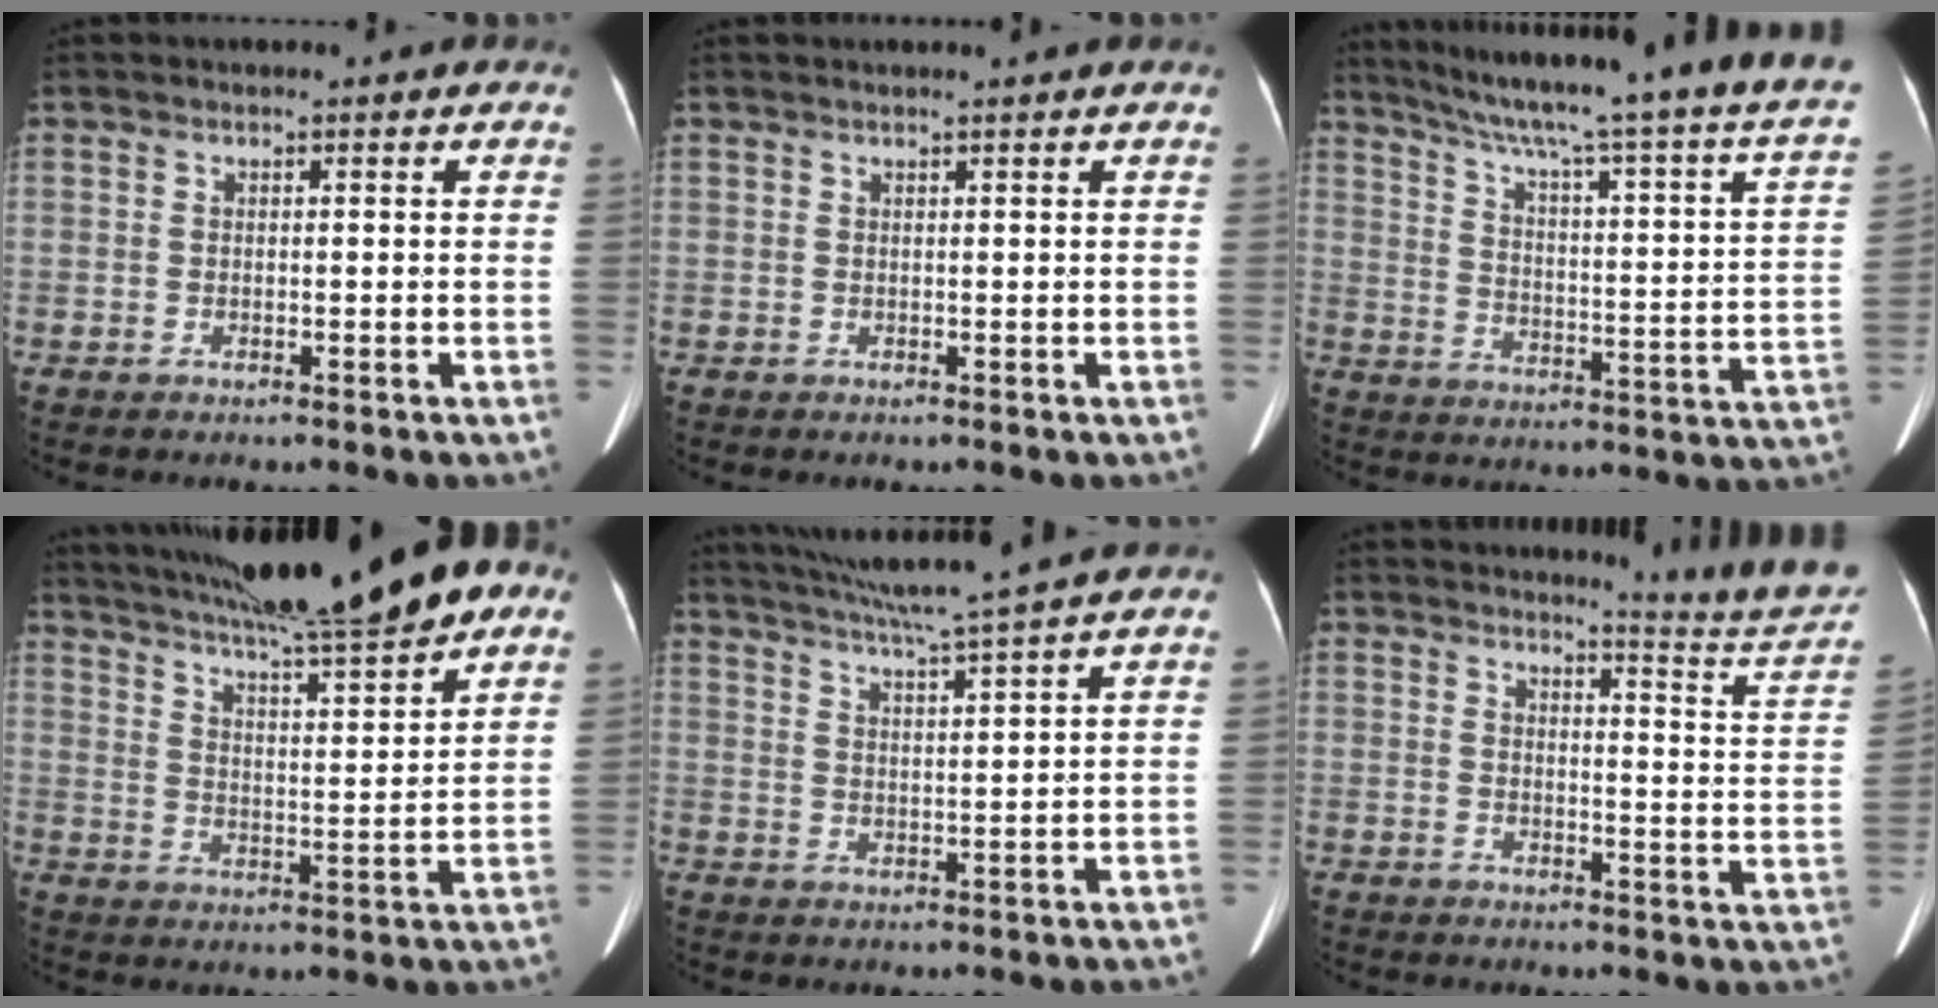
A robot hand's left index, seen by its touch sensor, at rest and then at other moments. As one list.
[{"total": 1.6, "force": [1.4, -0.5, 0.7], "torque": [-0.015, 0.009, 0.025]}, {"total": 29.3, "force": [24.1, -0.4, 16.7], "torque": [-0.253, -0.059, 0.311]}, {"total": 21.0, "force": [16.5, 0.8, 13.0], "torque": [-0.218, 0.014, 0.243]}, {"total": 10.3, "force": [8.8, -2.1, 4.9], "torque": [-0.086, 0.001, 0.138]}, {"total": 11.9, "force": [11.6, -1.8, 2.2], "torque": [-0.030, -0.100, 0.121]}]